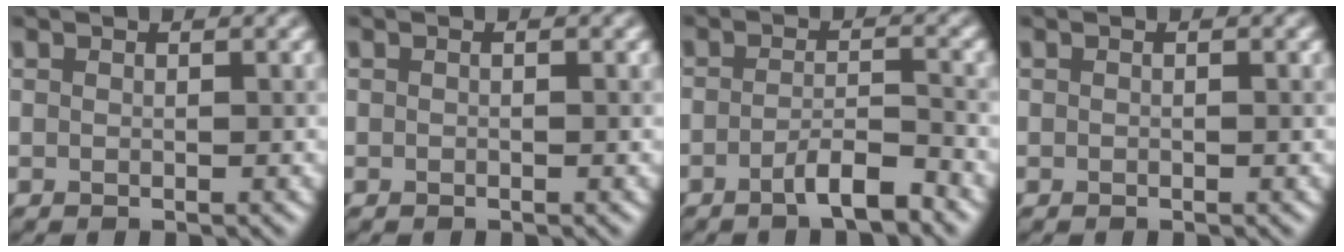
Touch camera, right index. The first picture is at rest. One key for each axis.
{"total": 0.0}
{"total": 3.1, "fx": -2.2, "fy": 0.4, "fz": 2.2, "tx": -0.037, "ty": 0.019, "tz": -0.038}
{"total": 0.0}